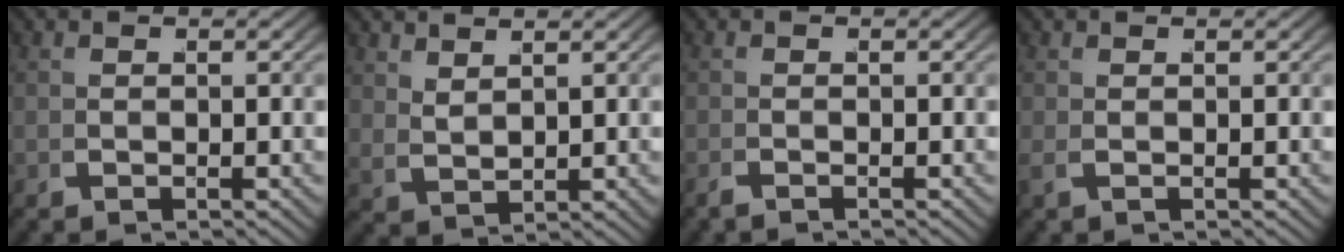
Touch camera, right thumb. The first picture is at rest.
{"total": 1.6, "force": [1.3, 0.1, 1.1], "torque": [-0.019, 0.008, 0.022]}
{"total": 1.0, "force": [-0.6, -0.5, -0.5], "torque": [0.015, 0.007, -0.019]}
{"total": 0.8, "force": [0.3, -0.8, -0.1], "torque": [0.008, 0.009, 0.003]}